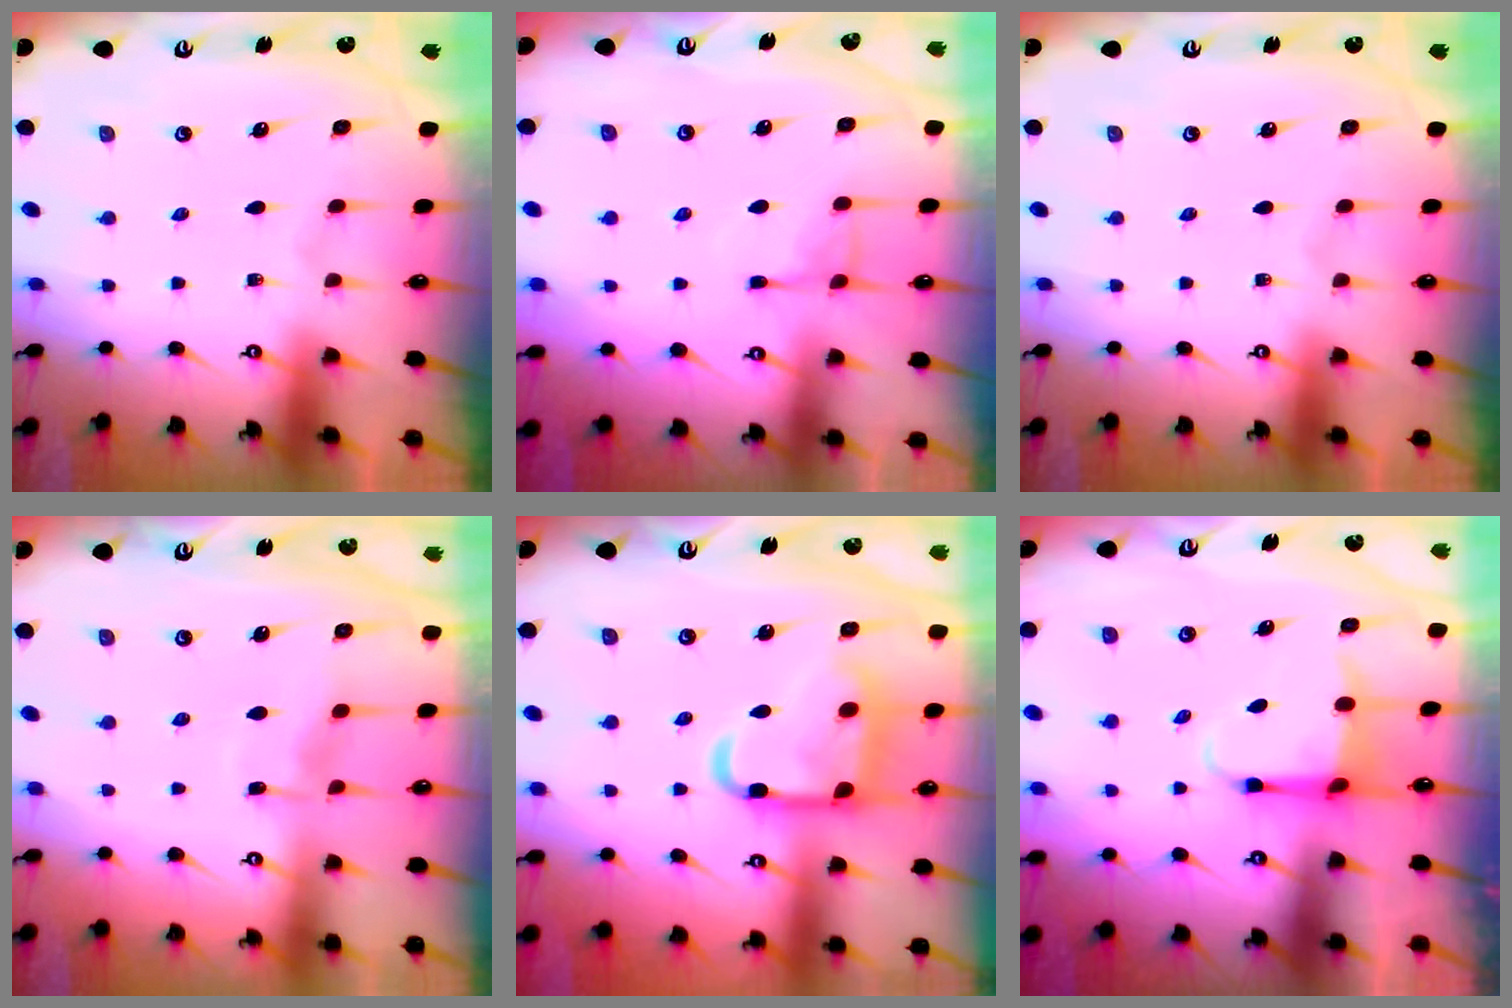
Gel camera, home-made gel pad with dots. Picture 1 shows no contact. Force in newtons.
{"total": 5.6, "press": 5.6, "slide": 0.8}
{"total": 0.0}
{"total": 5.1, "press": 5.0, "slide": 0.6}
{"total": 17.0, "press": 16.9, "slide": 1.3}
{"total": 3.9, "press": 3.8, "slide": 1.1}